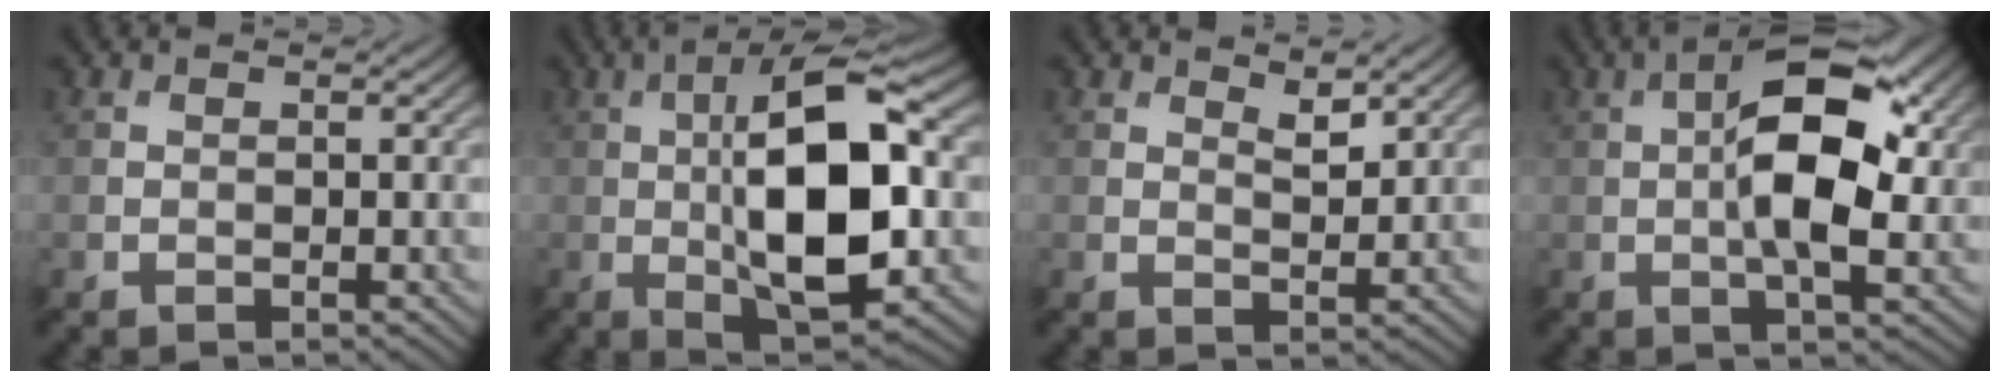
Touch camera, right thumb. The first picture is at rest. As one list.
[{"total": 15.0, "force": [-0.3, 5.2, 14.0], "torque": [-0.235, 0.012, -0.009]}, {"total": 2.4, "force": [1.8, 0.7, 1.4], "torque": [-0.025, -0.007, 0.034]}, {"total": 10.6, "force": [0.7, 4.0, 9.8], "torque": [-0.169, 0.007, 0.008]}]